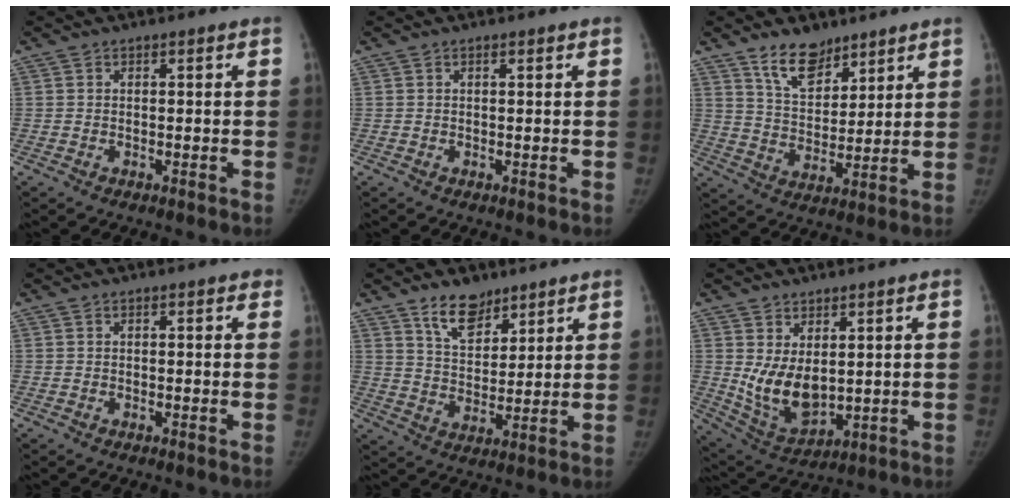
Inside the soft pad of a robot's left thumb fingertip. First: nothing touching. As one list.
[{"total": 0.5, "force": [0.4, 0.1, 0.4], "torque": [-0.005, 0.000, 0.005]}, {"total": 9.5, "force": [6.9, 5.0, 4.1], "torque": [-0.038, -0.053, 0.128]}, {"total": 0.6, "force": [0.4, 0.3, 0.3], "torque": [0.001, -0.001, -0.001]}, {"total": 8.3, "force": [6.0, 4.4, 3.7], "torque": [-0.030, -0.046, 0.110]}, {"total": 9.3, "force": [1.6, 5.7, 7.2], "torque": [-0.111, -0.027, 0.055]}]